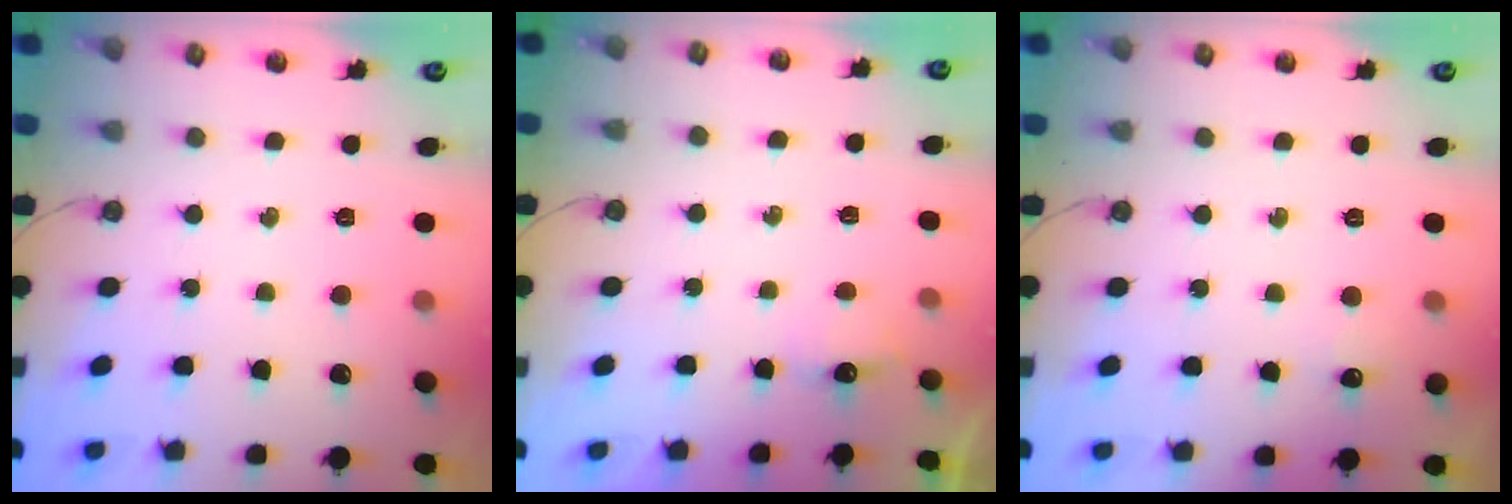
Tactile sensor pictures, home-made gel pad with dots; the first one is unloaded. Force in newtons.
{"total": 2.7, "press": 2.6, "slide": 0.4}
{"total": 4.6, "press": 4.5, "slide": 1.1}